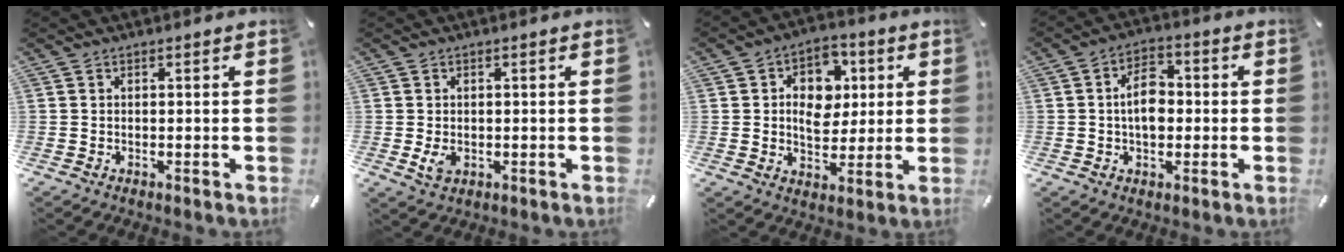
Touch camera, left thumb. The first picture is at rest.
{"total": 2.7, "force": [-0.4, 2.0, 1.7], "torque": [-0.028, -0.004, -0.008]}
{"total": 10.2, "force": [1.4, 8.3, 5.9], "torque": [-0.088, 0.010, 0.025]}
{"total": 8.0, "force": [-0.1, 5.3, 5.9], "torque": [-0.095, 0.005, -0.006]}